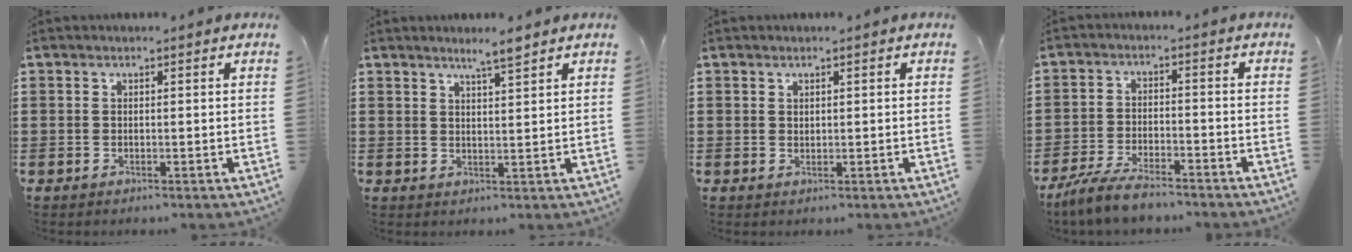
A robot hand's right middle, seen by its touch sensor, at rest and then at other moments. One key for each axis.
{"total": 3.4, "fx": 2.8, "fy": 0.3, "fz": 1.9, "tx": -0.032, "ty": -0.002, "tz": 0.047}
{"total": 0.7, "fx": 0.5, "fy": 0.5, "fz": 0.2, "tx": -0.005, "ty": 0.001, "tz": 0.010}
{"total": 6.0, "fx": -5.3, "fy": 1.2, "fz": 2.5, "tx": -0.058, "ty": 0.000, "tz": -0.106}